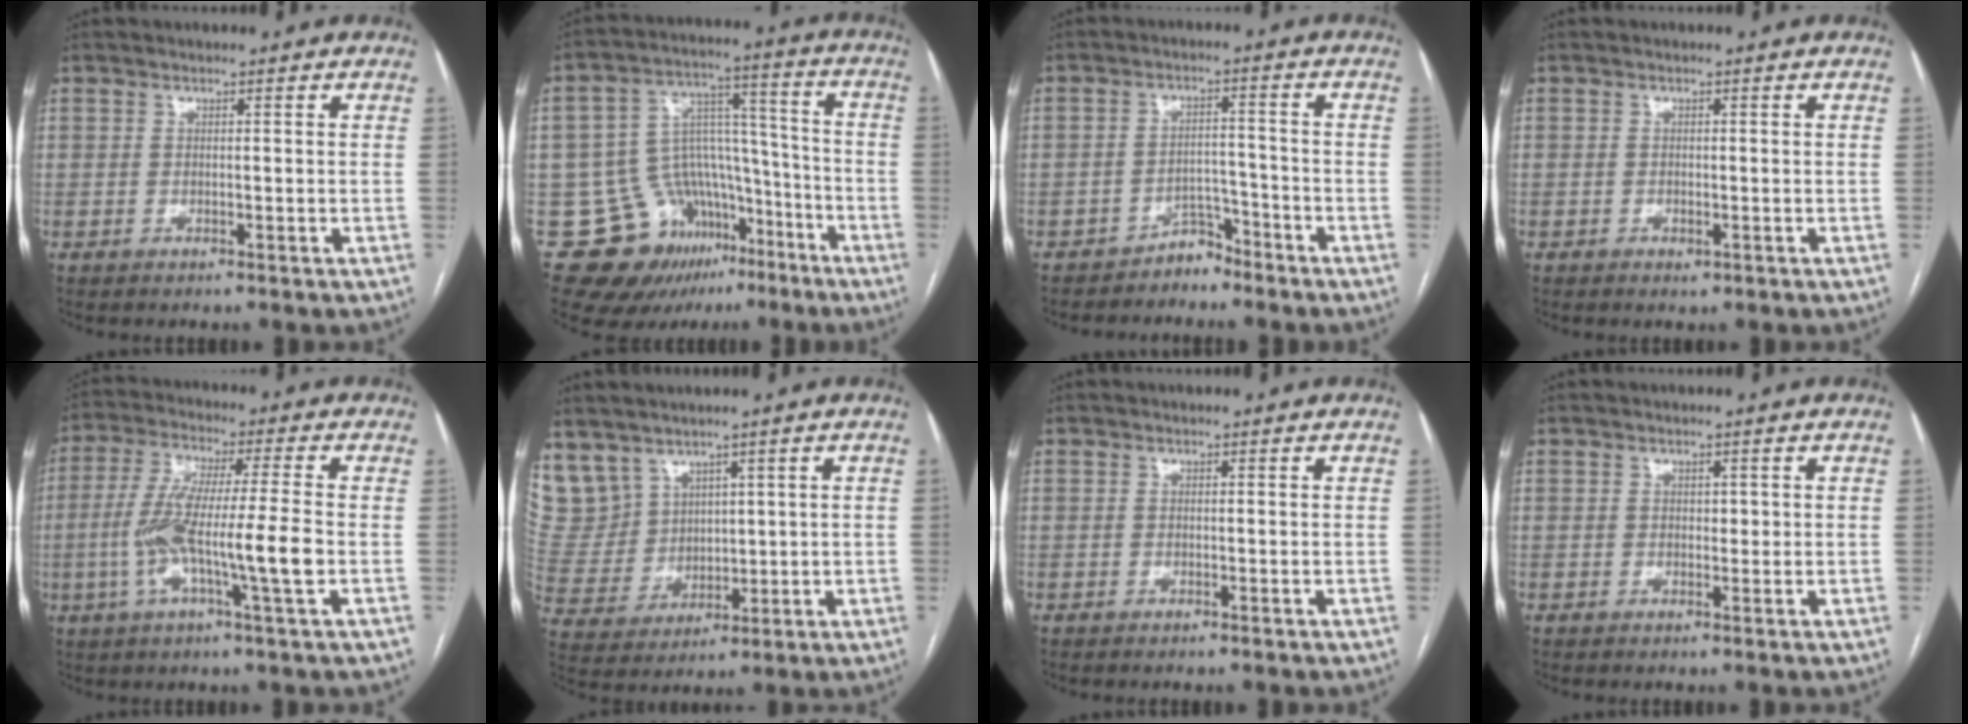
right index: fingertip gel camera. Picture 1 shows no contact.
{"total": 18.0, "force": [-10.4, 13.0, 7.0], "torque": [-0.114, 0.089, -0.147]}
{"total": 3.5, "force": [-3.2, 1.5, 0.3], "torque": [0.001, 0.005, -0.051]}
{"total": 0.9, "force": [-0.4, 0.5, 0.6], "torque": [-0.008, 0.000, -0.003]}
{"total": 12.4, "force": [-2.5, 0.1, 12.1], "torque": [-0.236, -0.001, -0.052]}
{"total": 10.3, "force": [6.5, 7.8, 1.8], "torque": [-0.063, 0.034, 0.161]}
{"total": 0.0}
{"total": 0.9, "force": [0.2, 0.7, 0.6], "torque": [-0.004, 0.001, 0.003]}